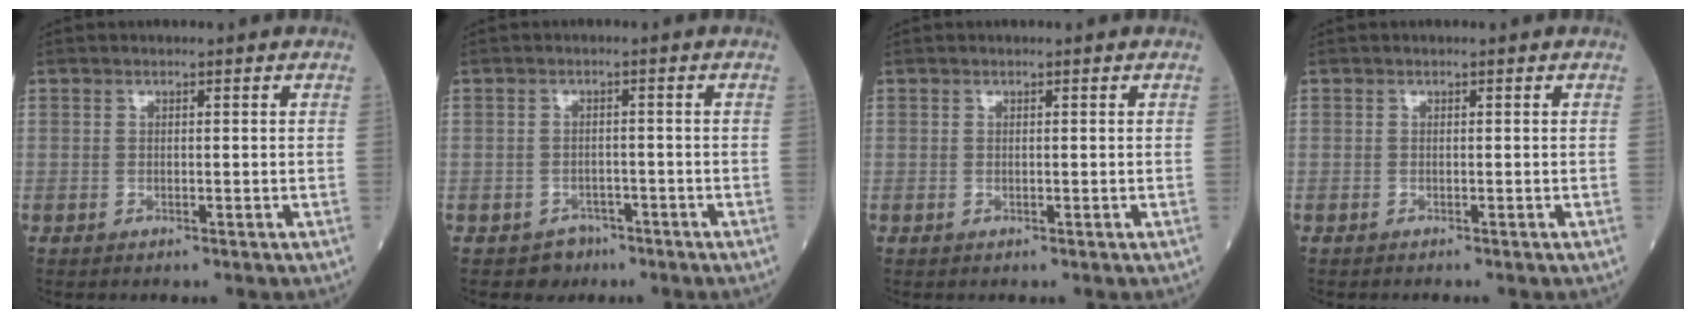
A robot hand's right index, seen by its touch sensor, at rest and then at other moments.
{"total": 2.8, "force": [-1.9, 2.1, 0.0], "torque": [0.000, 0.011, -0.027]}
{"total": 0.0}
{"total": 0.5, "force": [-0.5, -0.1, 0.1], "torque": [-0.001, -0.001, -0.011]}